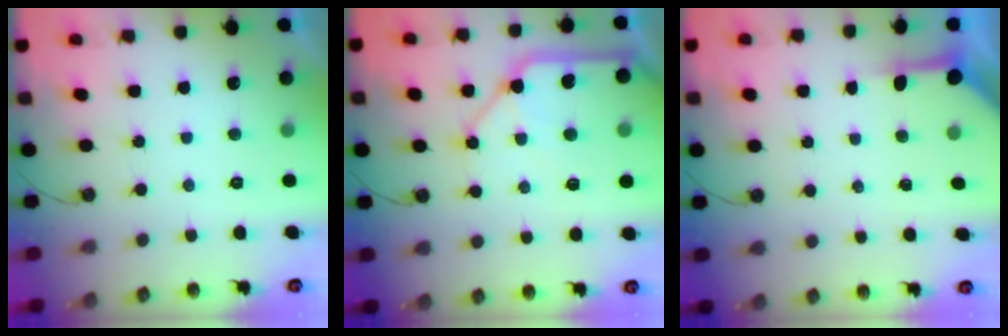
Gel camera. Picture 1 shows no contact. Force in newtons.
{"total": 14.9, "press": 14.8, "slide": 1.9}
{"total": 3.9, "press": 3.8, "slide": 0.5}